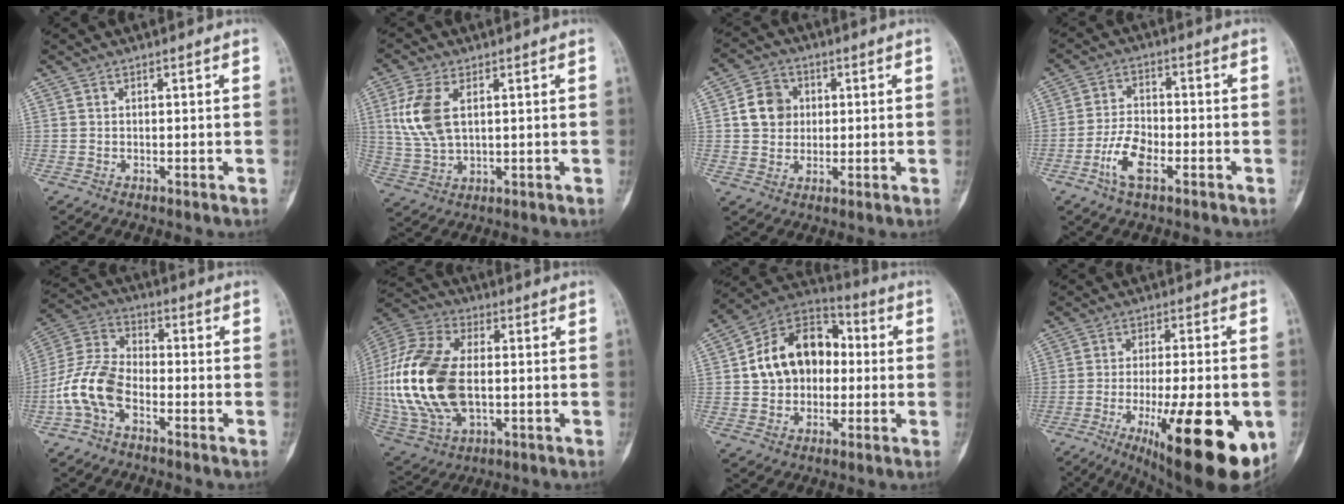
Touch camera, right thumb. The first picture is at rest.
{"total": 9.3, "force": [2.4, 5.1, 7.5], "torque": [-0.167, -0.002, 0.053]}
{"total": 7.4, "force": [1.2, 6.5, 3.5], "torque": [-0.037, 0.002, 0.016]}
{"total": 7.4, "force": [-3.3, 3.5, 5.6], "torque": [-0.108, 0.017, -0.066]}
{"total": 11.1, "force": [-4.2, 6.6, 8.0], "torque": [-0.169, 0.035, -0.091]}
{"total": 23.0, "force": [-0.6, 13.4, 18.8], "torque": [-0.410, 0.000, -0.002]}
{"total": 16.8, "force": [0.9, 12.4, 11.2], "torque": [-0.141, 0.032, 0.007]}
{"total": 24.0, "force": [-8.2, 7.1, 21.5], "torque": [-0.267, -0.015, -0.104]}